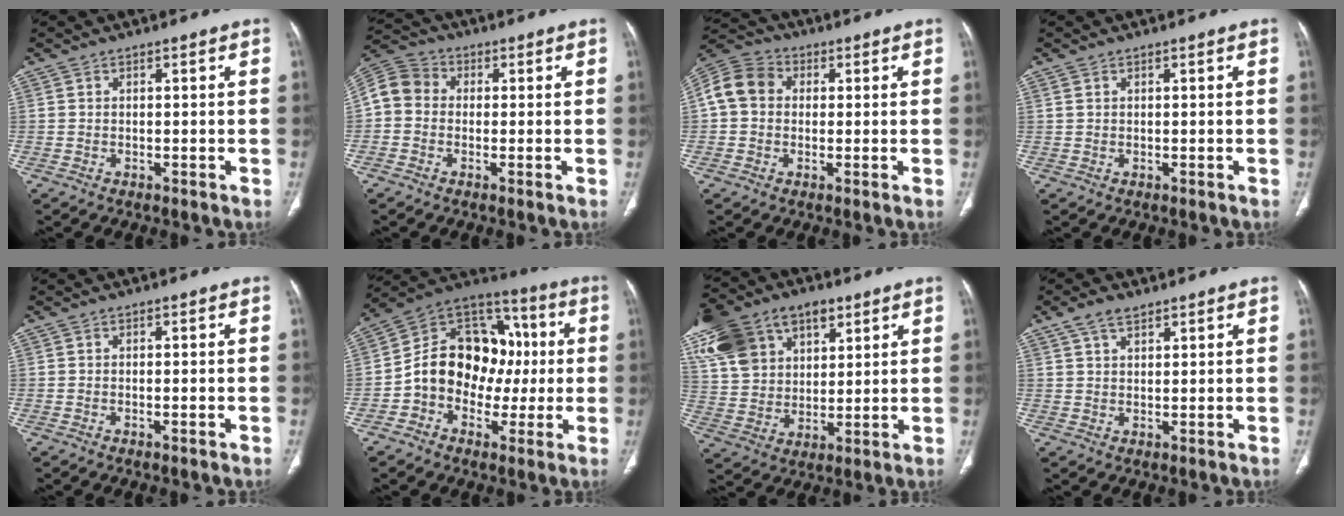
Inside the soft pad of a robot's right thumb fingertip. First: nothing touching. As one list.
[{"total": 7.4, "force": [-0.2, 6.3, 3.8], "torque": [-0.068, 0.024, -0.019]}, {"total": 9.0, "force": [1.1, 7.4, 5.0], "torque": [-0.091, 0.027, 0.008]}, {"total": 0.7, "force": [0.5, 0.4, 0.3], "torque": [-0.005, 0.003, 0.011]}, {"total": 0.8, "force": [-0.4, 0.1, 0.7], "torque": [-0.014, 0.000, -0.004]}, {"total": 17.6, "force": [-1.1, 14.0, 10.6], "torque": [-0.125, 0.050, -0.024]}, {"total": 21.1, "force": [10.5, 14.0, 11.7], "torque": [-0.223, 0.012, 0.193]}, {"total": 4.0, "force": [2.6, 1.9, 2.2], "torque": [-0.038, -0.004, 0.053]}]